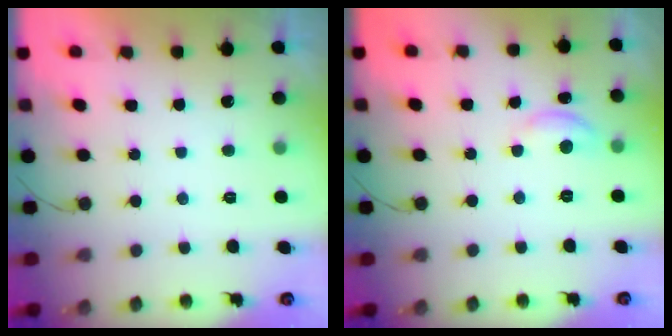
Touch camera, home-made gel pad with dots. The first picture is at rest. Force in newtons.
{"total": 4.9, "press": 4.8, "slide": 0.4}